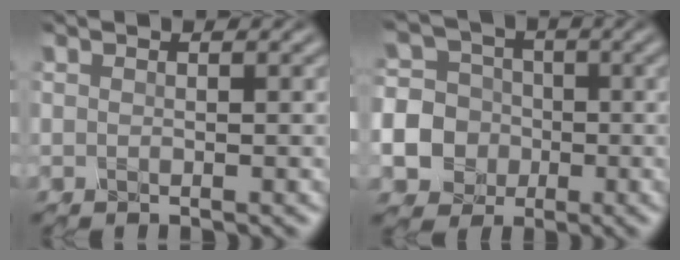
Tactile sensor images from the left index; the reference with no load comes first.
{"total": 15.9, "force": [-4.6, 14.9, 3.0], "torque": [-0.116, -0.032, -0.110]}